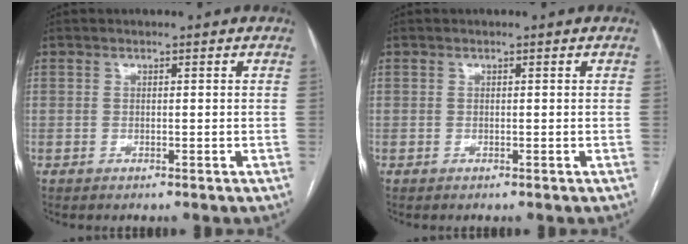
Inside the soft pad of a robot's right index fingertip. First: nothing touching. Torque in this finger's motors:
{"motor_torque": [0.02, 0.02, 0.00, 0.01]}